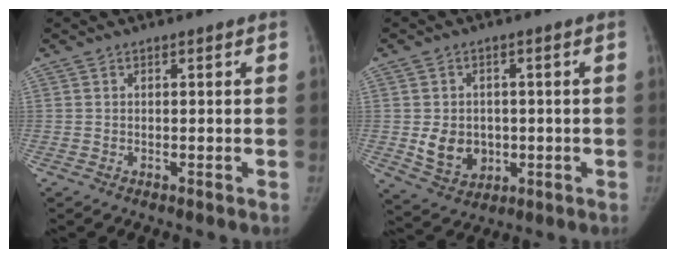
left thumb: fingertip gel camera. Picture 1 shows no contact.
{"total": 7.7, "force": [-0.7, 6.5, 4.2], "torque": [-0.044, -0.003, 0.006]}